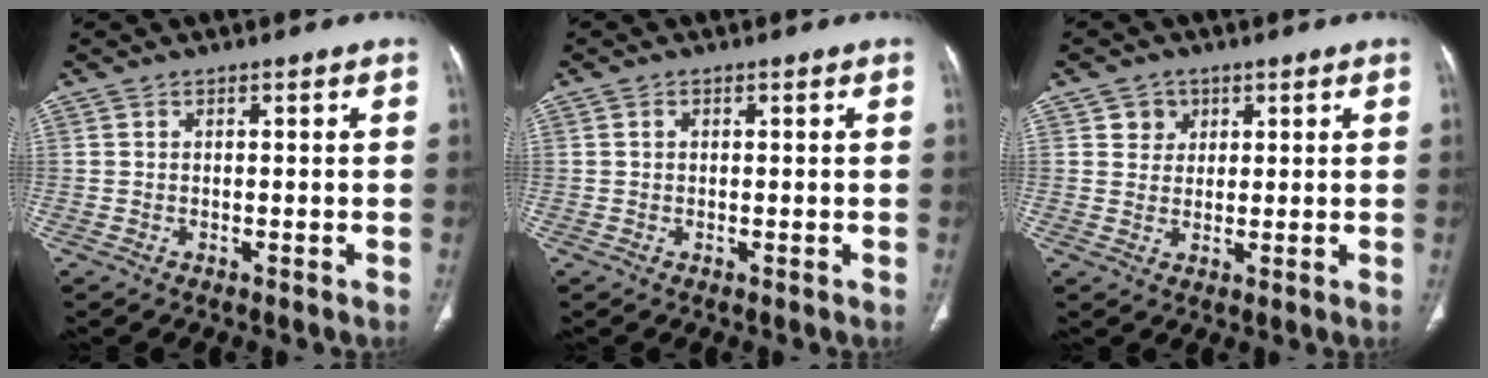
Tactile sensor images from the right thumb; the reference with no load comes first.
{"total": 0.6, "force": [0.1, 0.5, 0.4], "torque": [-0.006, 0.002, 0.002]}
{"total": 3.6, "force": [1.6, 3.1, 0.6], "torque": [0.009, -0.006, 0.024]}